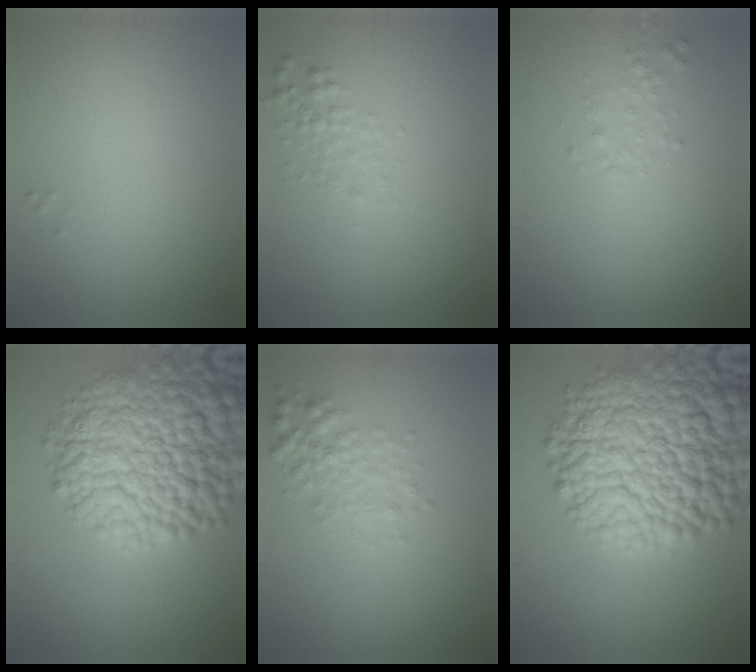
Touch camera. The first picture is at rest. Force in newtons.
{"total": 1.5, "press": 1.5, "slide": 0.1}
{"total": 1.0, "press": 1.0, "slide": 0.0}
{"total": 11.9, "press": 11.9, "slide": 0.5}
{"total": 2.4, "press": 2.4, "slide": 0.1}
{"total": 14.9, "press": 14.8, "slide": 0.7}